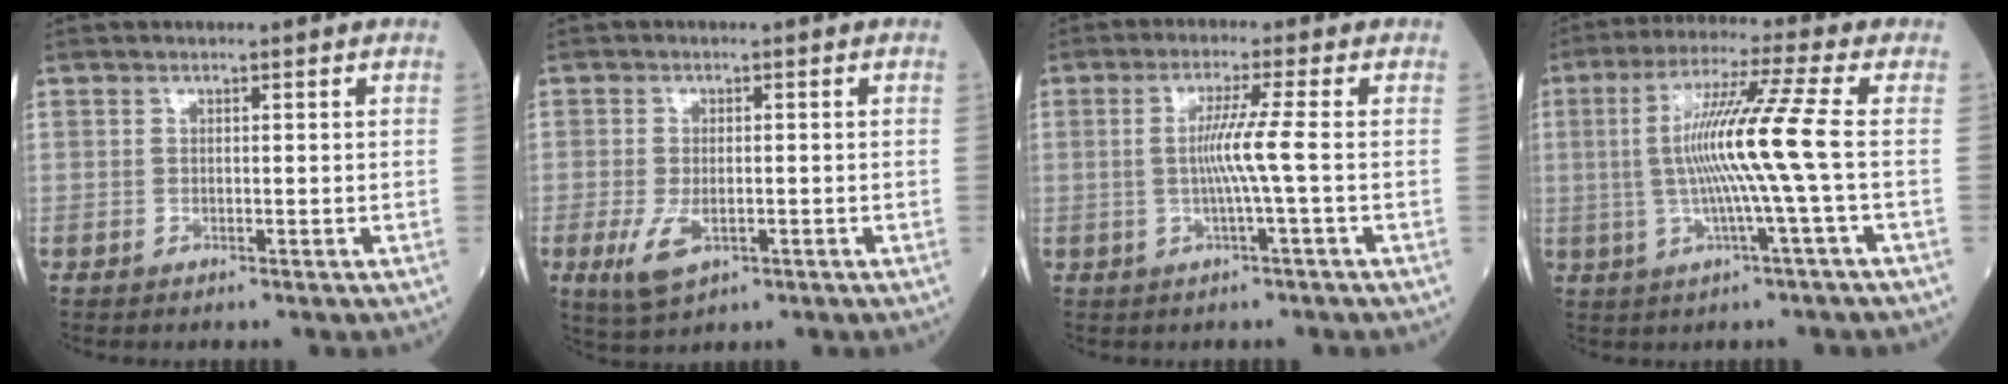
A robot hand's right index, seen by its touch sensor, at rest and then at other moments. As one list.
[{"total": 5.1, "force": [-1.8, 2.3, 4.2], "torque": [-0.091, -0.012, -0.024]}, {"total": 6.8, "force": [-0.2, -2.0, 6.5], "torque": [-0.129, 0.002, -0.001]}, {"total": 10.9, "force": [-0.3, -2.1, 10.7], "torque": [-0.209, 0.006, -0.006]}]